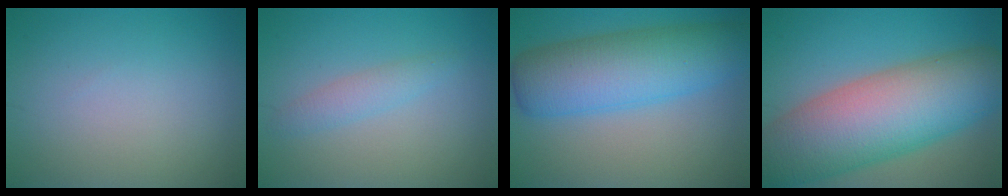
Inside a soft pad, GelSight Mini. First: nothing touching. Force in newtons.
{"total": 1.8, "press": 1.8, "slide": 0.1}
{"total": 8.9, "press": 8.9, "slide": 0.2}
{"total": 13.7, "press": 13.7, "slide": 0.6}